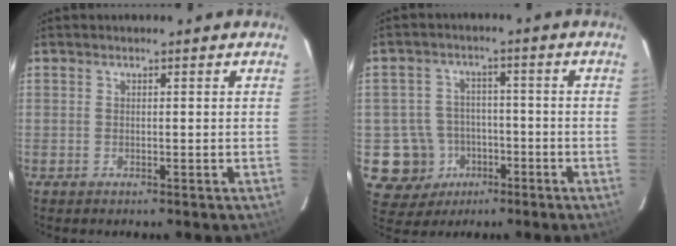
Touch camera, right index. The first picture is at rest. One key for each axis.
{"total": 9.8, "fx": -3.4, "fy": 9.1, "fz": 1.2, "tx": -0.056, "ty": 0.032, "tz": -0.040}